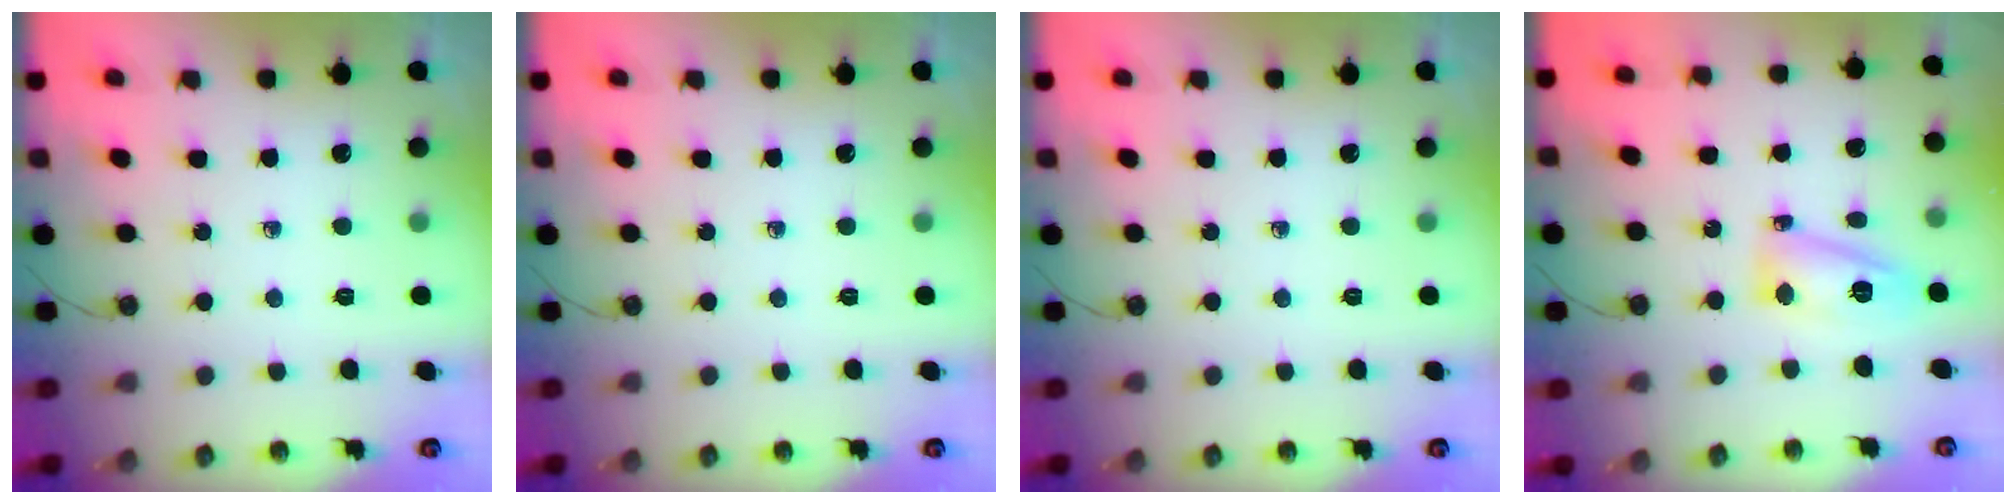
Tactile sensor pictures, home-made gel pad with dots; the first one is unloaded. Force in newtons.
{"total": 0.0}
{"total": 0.0}
{"total": 11.9, "press": 11.8, "slide": 1.2}